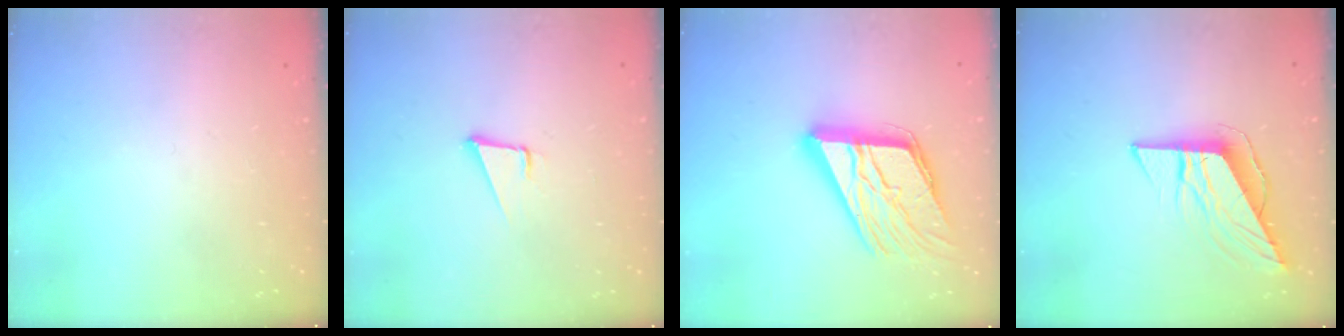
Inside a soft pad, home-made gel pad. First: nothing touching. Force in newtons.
{"total": 3.6, "press": 2.7, "slide": 2.4}
{"total": 19.6, "press": 19.5, "slide": 1.9}
{"total": 8.7, "press": 8.7, "slide": 0.3}